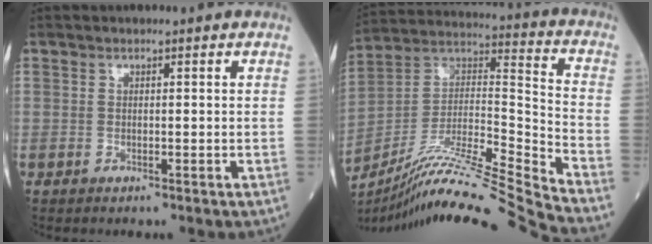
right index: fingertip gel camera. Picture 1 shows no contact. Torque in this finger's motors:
{"motor_torque": [-0.42, -0.67, 0.15, 0.06]}